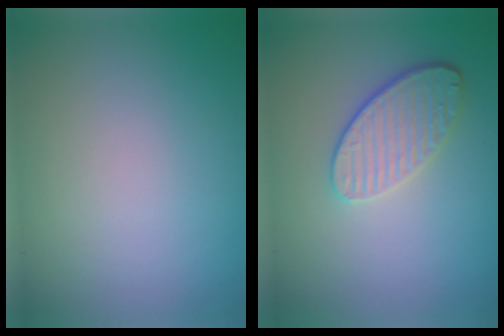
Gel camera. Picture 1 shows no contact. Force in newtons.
{"total": 3.5, "press": 3.1, "slide": 1.7}